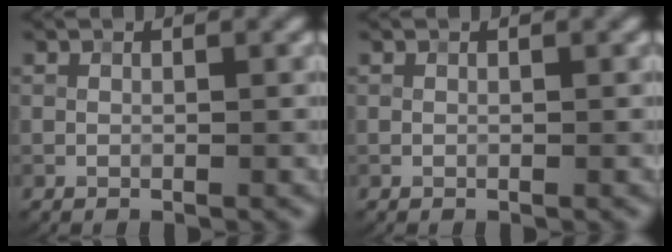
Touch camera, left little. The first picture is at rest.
{"total": 0.0}